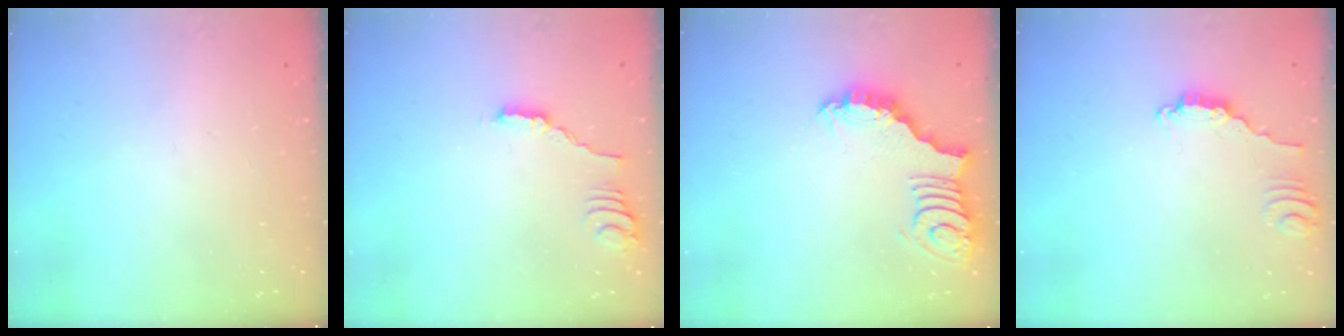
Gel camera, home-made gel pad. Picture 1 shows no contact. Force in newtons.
{"total": 1.6, "press": 1.6, "slide": 0.4}
{"total": 3.1, "press": 3.0, "slide": 0.3}
{"total": 2.8, "press": 2.8, "slide": 0.2}